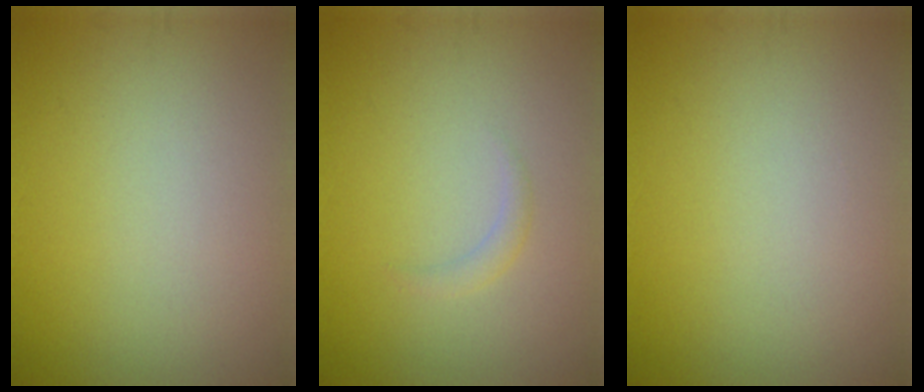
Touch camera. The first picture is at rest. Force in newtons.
{"total": 0.9, "press": 0.9, "slide": 0.1}
{"total": 0.0}